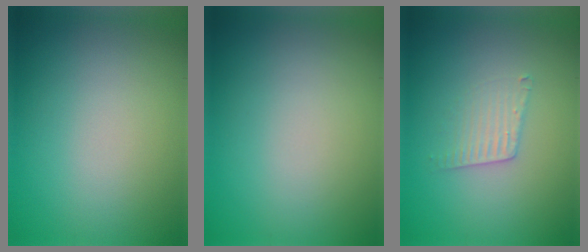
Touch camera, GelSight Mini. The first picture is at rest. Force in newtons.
{"total": 0.0}
{"total": 2.0, "press": 2.0, "slide": 0.1}